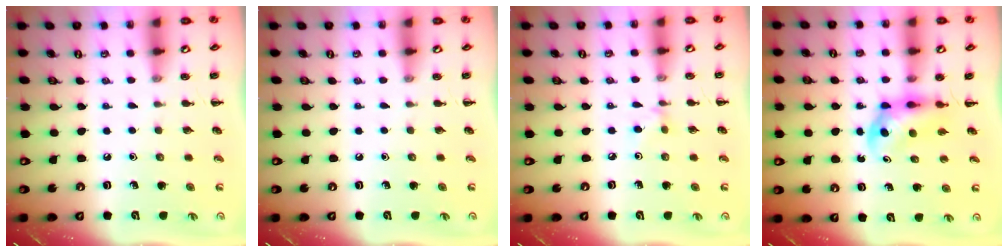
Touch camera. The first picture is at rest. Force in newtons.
{"total": 0.0}
{"total": 3.0, "press": 2.9, "slide": 1.0}
{"total": 4.7, "press": 4.6, "slide": 0.9}